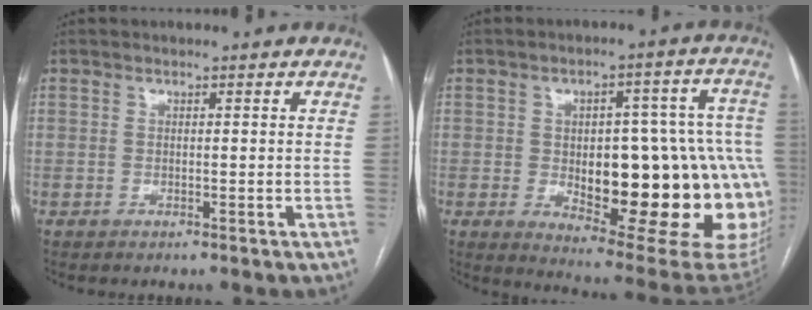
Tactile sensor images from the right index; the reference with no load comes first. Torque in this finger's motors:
{"motor_torque": [1.93, -0.21, 0.62, 0.12]}